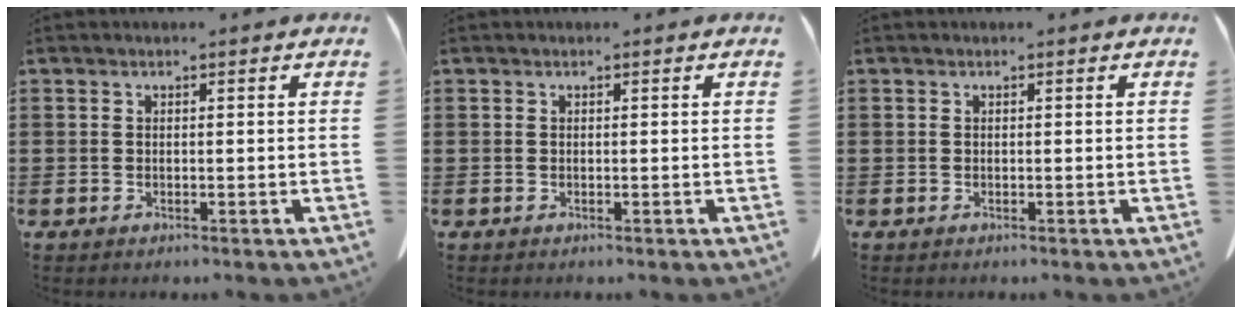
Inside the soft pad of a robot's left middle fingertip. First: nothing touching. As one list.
[{"total": 0.0}, {"total": 0.0}]